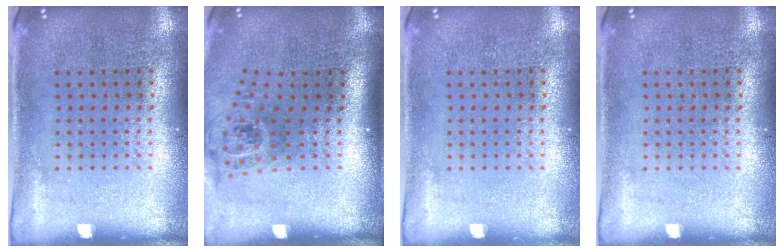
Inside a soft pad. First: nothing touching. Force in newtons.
{"total": 1.9, "press": 1.4, "slide": 1.3}
{"total": 0.0}
{"total": 0.0}